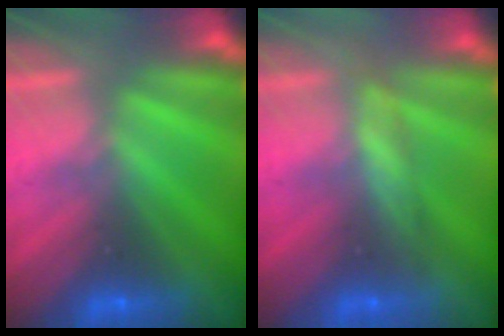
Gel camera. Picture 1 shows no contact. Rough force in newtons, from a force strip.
{"total": 2.4}